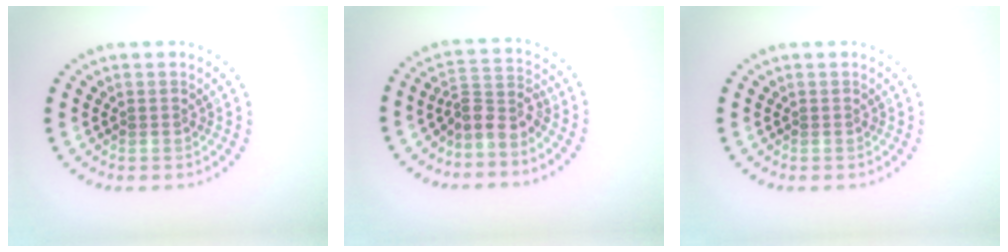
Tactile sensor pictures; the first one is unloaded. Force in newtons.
{"total": 2.9, "press": 2.0, "slide": 2.0}
{"total": 0.0}